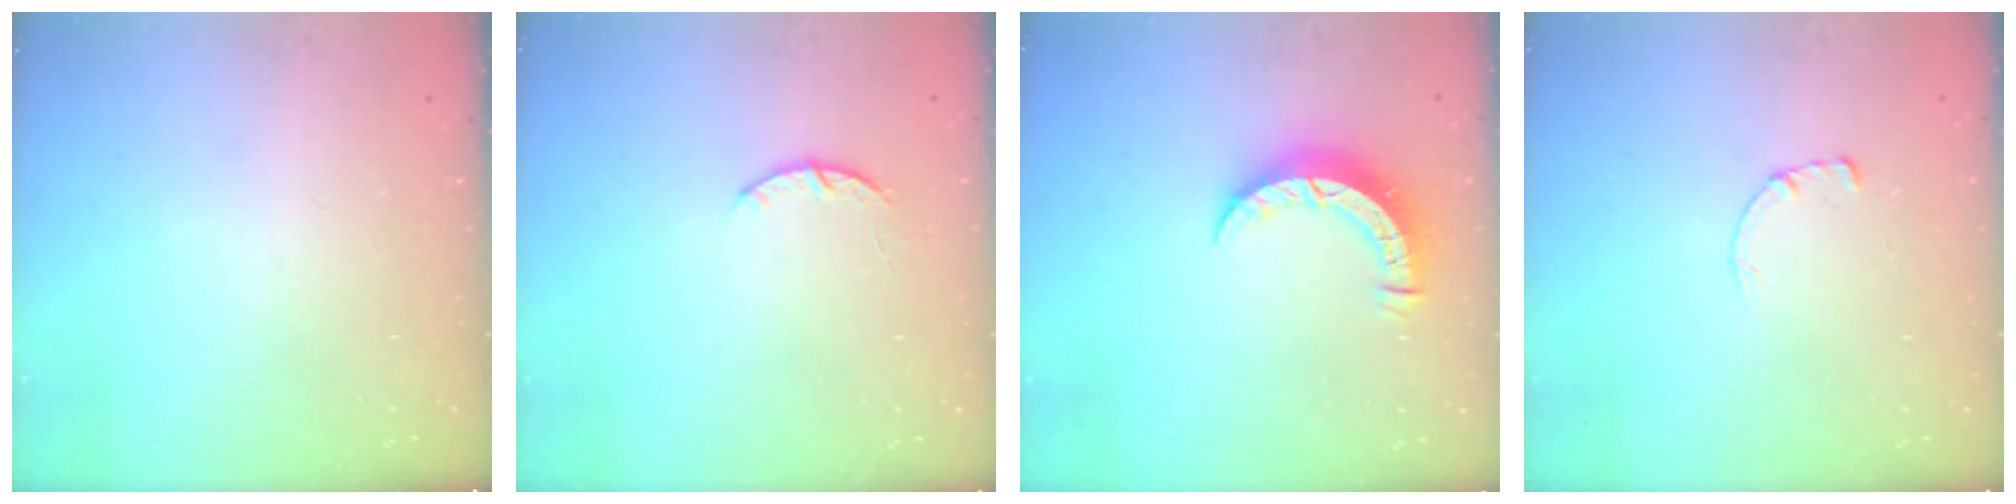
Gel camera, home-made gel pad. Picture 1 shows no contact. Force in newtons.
{"total": 3.0, "press": 2.9, "slide": 0.5}
{"total": 6.3, "press": 6.3, "slide": 0.6}
{"total": 0.7, "press": 0.6, "slide": 0.2}